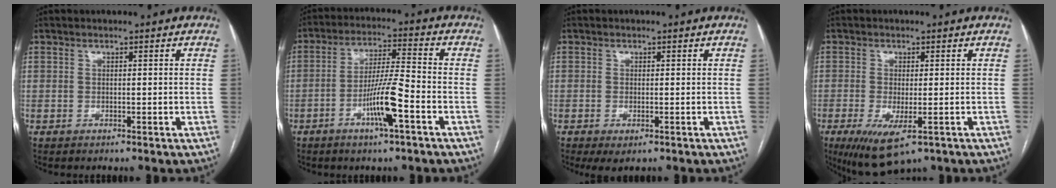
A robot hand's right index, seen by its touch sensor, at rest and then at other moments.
{"total": 9.0, "force": [-3.8, 0.3, 8.2], "torque": [-0.156, -0.001, -0.069]}
{"total": 2.7, "force": [-1.2, 1.0, 2.2], "torque": [-0.037, -0.004, -0.013]}
{"total": 8.3, "force": [-4.2, 2.6, 6.7], "torque": [-0.115, -0.023, -0.062]}